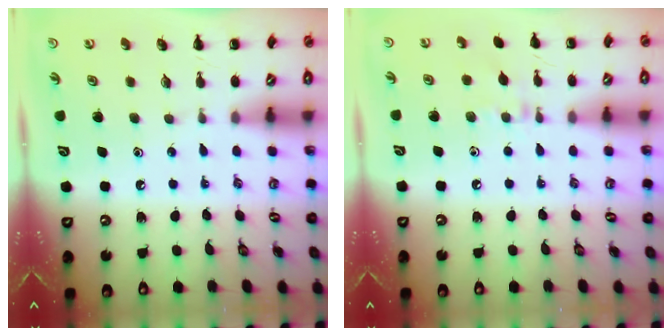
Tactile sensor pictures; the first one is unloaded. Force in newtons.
{"total": 6.4, "press": 6.1, "slide": 1.8}